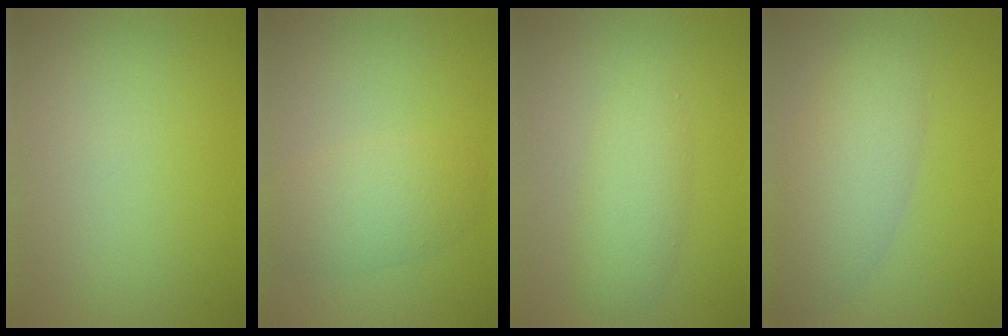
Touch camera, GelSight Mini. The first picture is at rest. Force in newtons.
{"total": 3.5, "press": 3.5, "slide": 0.2}
{"total": 2.9, "press": 2.9, "slide": 0.1}
{"total": 5.1, "press": 5.0, "slide": 0.4}